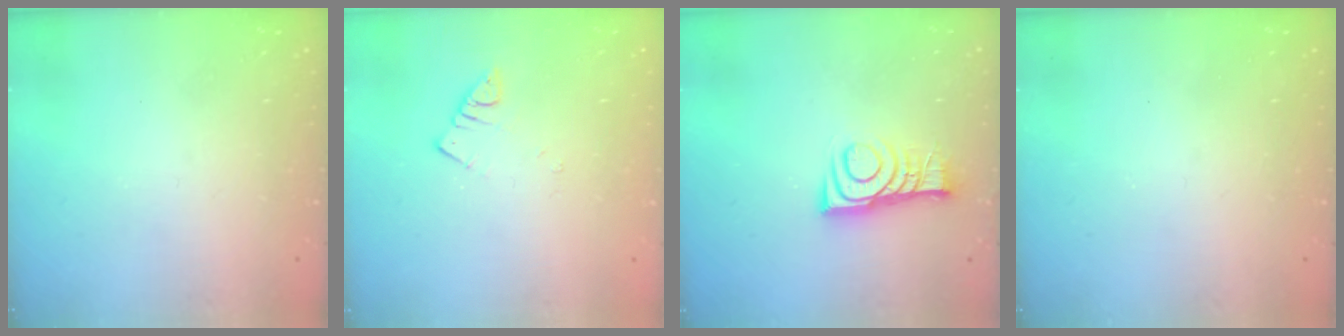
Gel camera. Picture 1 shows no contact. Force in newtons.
{"total": 2.5, "press": 2.5, "slide": 0.3}
{"total": 9.1, "press": 9.1, "slide": 0.4}
{"total": 2.5, "press": 2.4, "slide": 0.4}